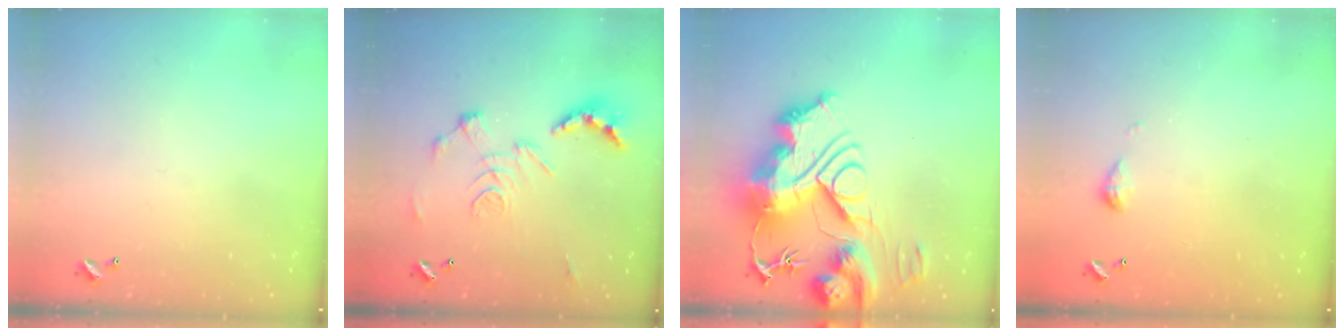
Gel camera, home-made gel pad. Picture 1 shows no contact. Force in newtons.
{"total": 2.9, "press": 2.3, "slide": 1.7}
{"total": 0.5, "press": 0.5, "slide": 0.0}
{"total": 4.0, "press": 4.0, "slide": 0.6}